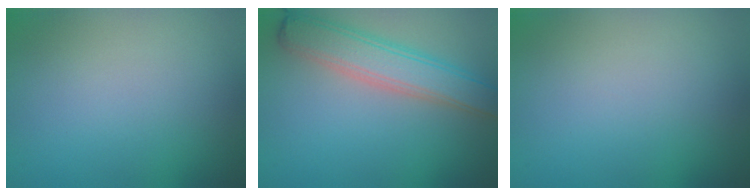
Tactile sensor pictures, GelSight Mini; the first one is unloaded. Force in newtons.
{"total": 5.3, "press": 5.3, "slide": 0.1}
{"total": 0.0}